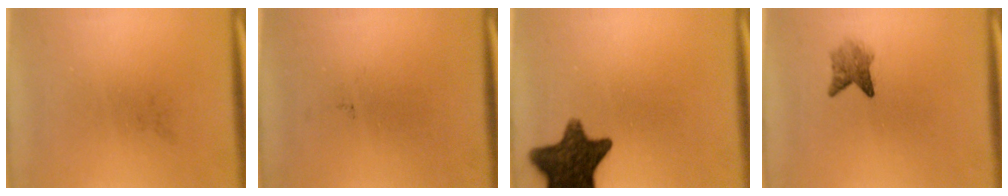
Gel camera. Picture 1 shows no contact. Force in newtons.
{"total": 0.0}
{"total": 13.1}
{"total": 2.6}